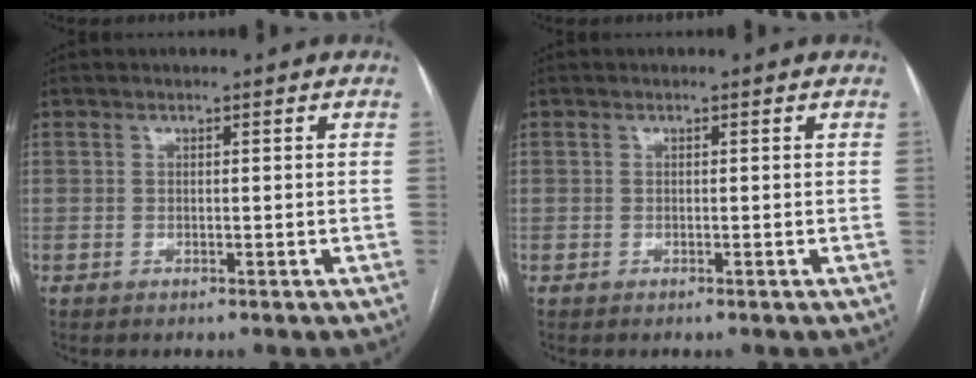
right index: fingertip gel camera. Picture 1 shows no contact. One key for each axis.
{"total": 0.0}